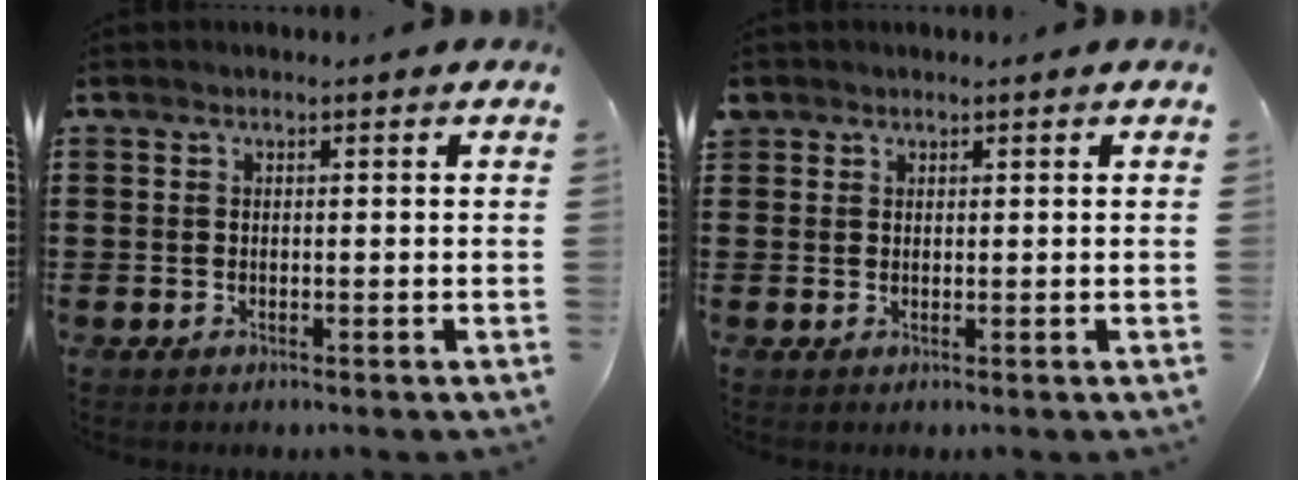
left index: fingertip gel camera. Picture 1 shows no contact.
{"total": 1.2, "force": [1.0, 0.6, 0.1], "torque": [-0.004, 0.004, 0.020]}